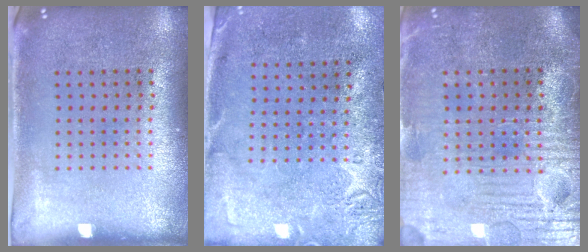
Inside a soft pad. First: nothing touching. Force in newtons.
{"total": 2.8, "press": 2.1, "slide": 1.7}
{"total": 4.0, "press": 3.7, "slide": 1.5}